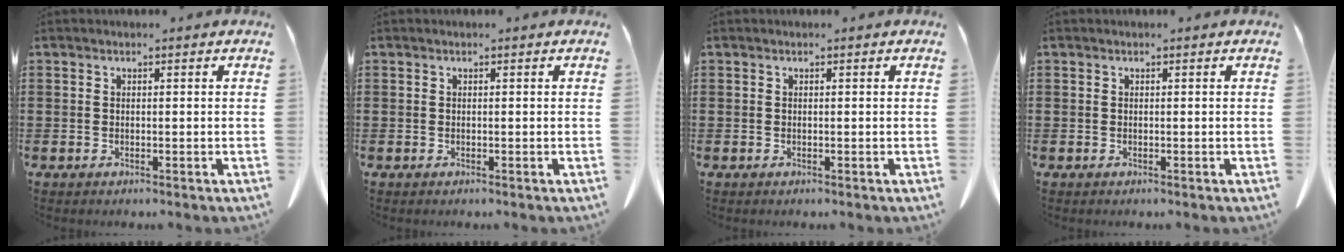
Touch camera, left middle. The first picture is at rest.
{"total": 0.0}
{"total": 0.0}
{"total": 0.0}